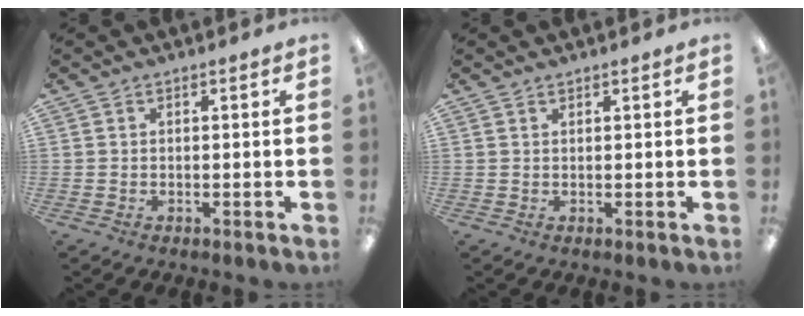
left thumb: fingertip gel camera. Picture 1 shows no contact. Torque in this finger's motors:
{"motor_torque": [-0.28, -0.15, -0.21, 0.19, -0.02]}